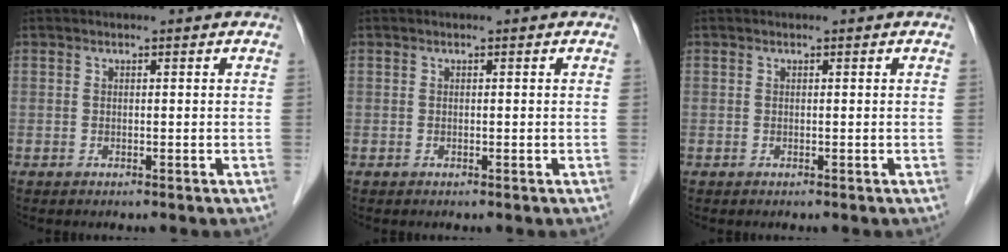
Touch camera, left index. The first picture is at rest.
{"total": 0.0}
{"total": 0.0}